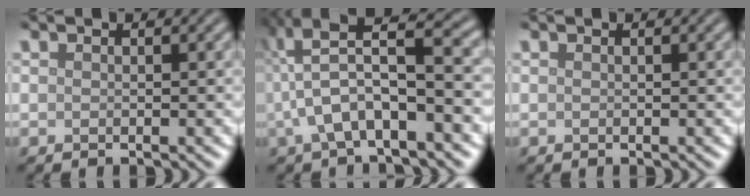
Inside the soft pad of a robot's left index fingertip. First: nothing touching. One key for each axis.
{"total": 7.4, "fx": -0.5, "fy": 2.3, "fz": 7.0, "tx": -0.128, "ty": 0.021, "tz": -0.017}
{"total": 0.0}